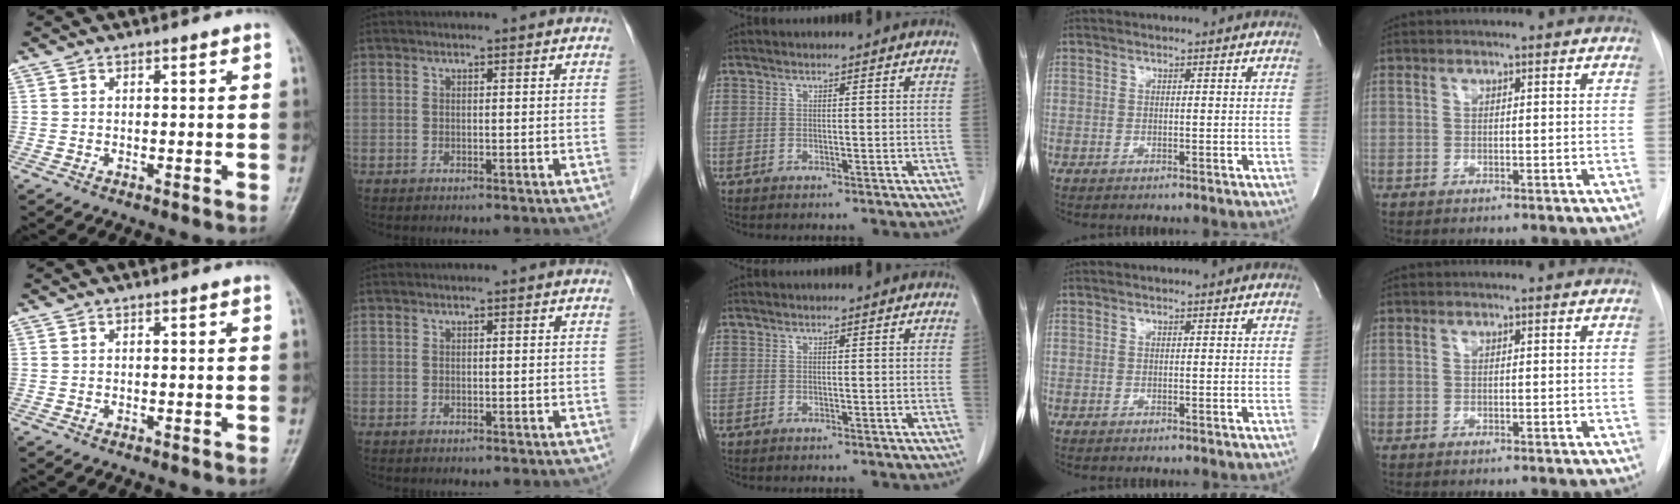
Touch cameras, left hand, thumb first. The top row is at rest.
{}